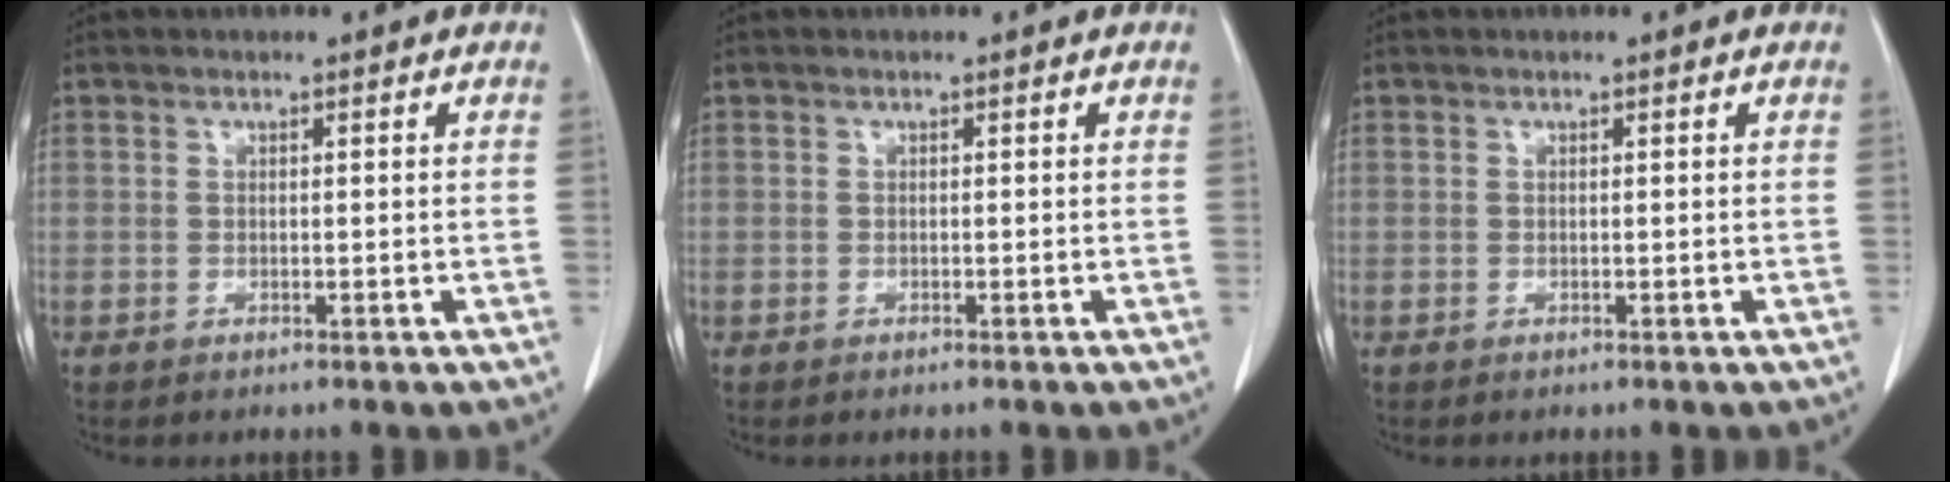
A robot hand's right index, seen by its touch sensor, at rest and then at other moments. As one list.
[{"total": 0.0}, {"total": 0.0}]